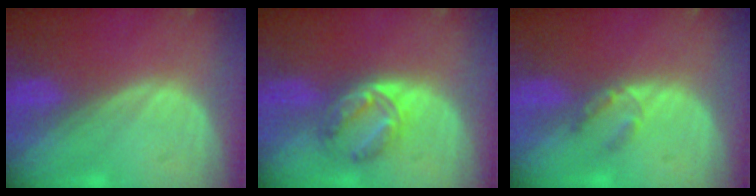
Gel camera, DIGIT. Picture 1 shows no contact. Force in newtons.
{"total": 5.8, "press": 5.5, "slide": 1.7}
{"total": 2.5, "press": 2.3, "slide": 1.0}